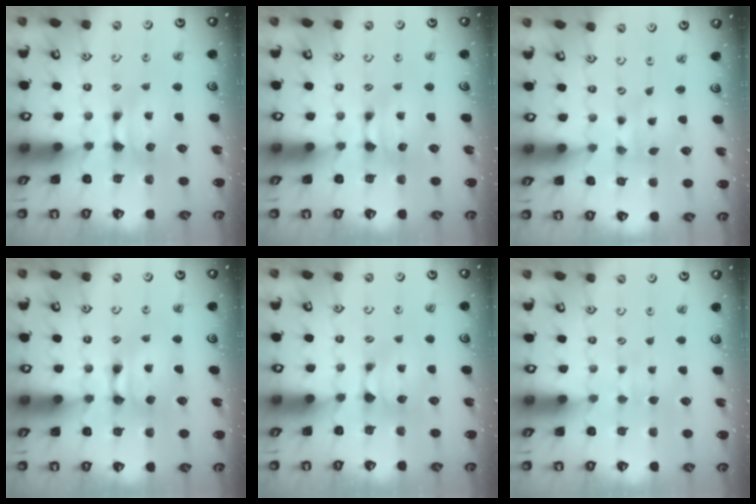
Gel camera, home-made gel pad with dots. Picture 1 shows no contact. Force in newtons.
{"total": 0.0}
{"total": 2.0, "press": 1.7, "slide": 1.1}
{"total": 2.0, "press": 2.0, "slide": 0.1}
{"total": 0.8, "press": 0.5, "slide": 0.6}
{"total": 2.6, "press": 2.6, "slide": 0.4}